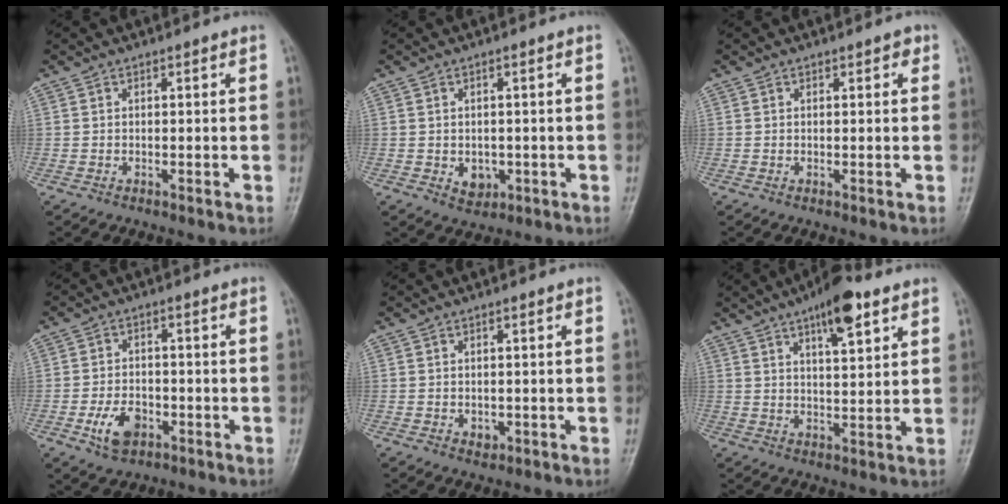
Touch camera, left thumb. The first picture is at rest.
{"total": 3.4, "force": [-0.7, 2.7, 2.0], "torque": [-0.013, 0.000, -0.001]}
{"total": 1.1, "force": [0.5, 0.6, 0.7], "torque": [0.001, 0.001, 0.003]}
{"total": 6.5, "force": [-2.7, 4.2, 4.1], "torque": [-0.066, 0.013, -0.045]}
{"total": 1.7, "force": [-0.4, 1.3, 1.0], "torque": [-0.006, 0.000, -0.001]}
{"total": 10.3, "force": [5.9, 3.3, 7.7], "torque": [-0.102, -0.024, 0.091]}